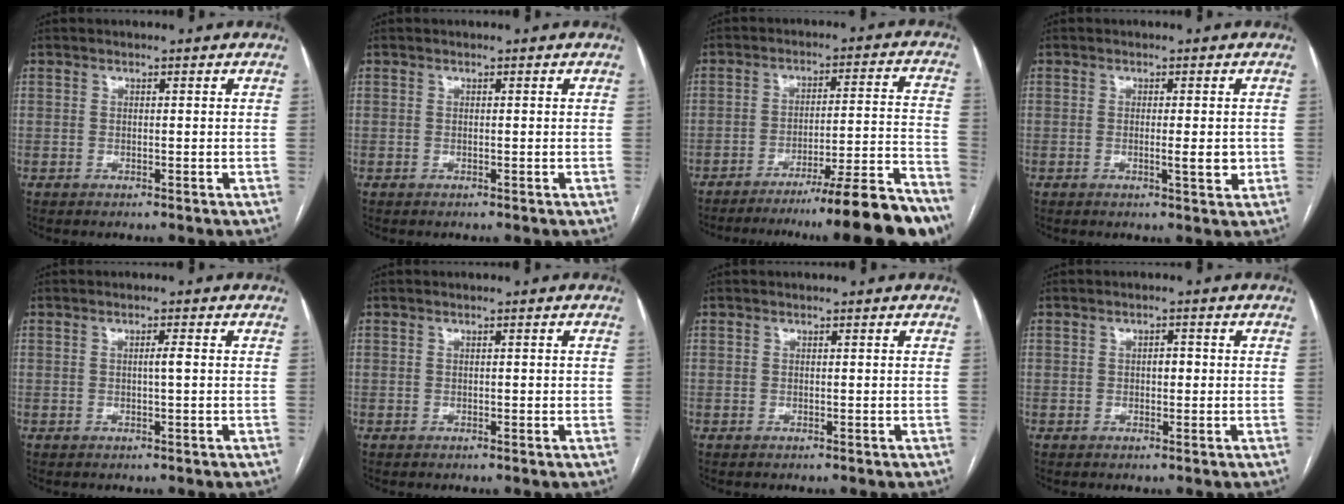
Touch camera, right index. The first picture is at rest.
{"total": 0.0}
{"total": 19.0, "force": [-16.1, -0.9, 10.0], "torque": [-0.079, 0.013, -0.233]}
{"total": 3.1, "force": [-0.5, 0.5, 3.0], "torque": [-0.046, -0.003, -0.006]}
{"total": 1.3, "force": [0.0, -0.2, 1.3], "torque": [-0.023, 0.001, 0.000]}
{"total": 0.8, "force": [0.0, 0.2, 0.7], "torque": [-0.011, 0.000, 0.002]}
{"total": 0.0}
{"total": 1.5, "force": [0.0, 0.8, 1.3], "torque": [-0.017, 0.004, -0.001]}